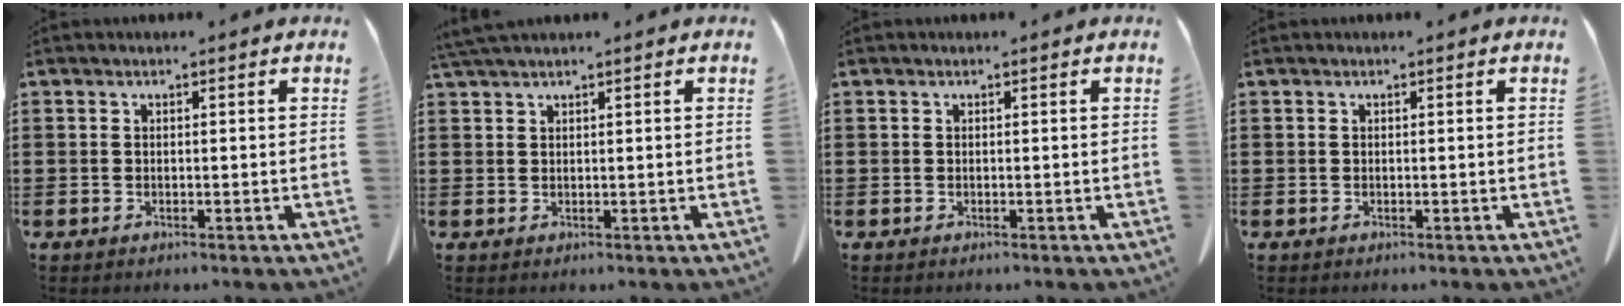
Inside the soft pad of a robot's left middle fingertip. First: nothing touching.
{"total": 1.7, "force": [1.5, -0.2, 0.8], "torque": [-0.020, -0.004, 0.031]}
{"total": 0.0}
{"total": 0.0}